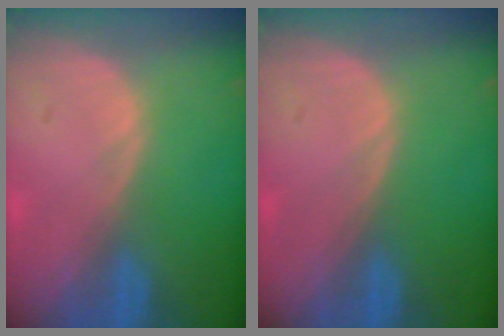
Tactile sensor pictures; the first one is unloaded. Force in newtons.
{"total": 0.0}